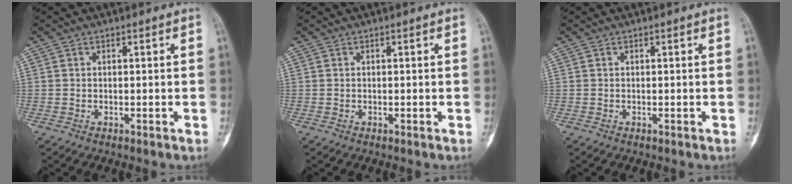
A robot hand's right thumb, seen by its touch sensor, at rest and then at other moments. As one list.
[{"total": 0.0}, {"total": 0.0}]